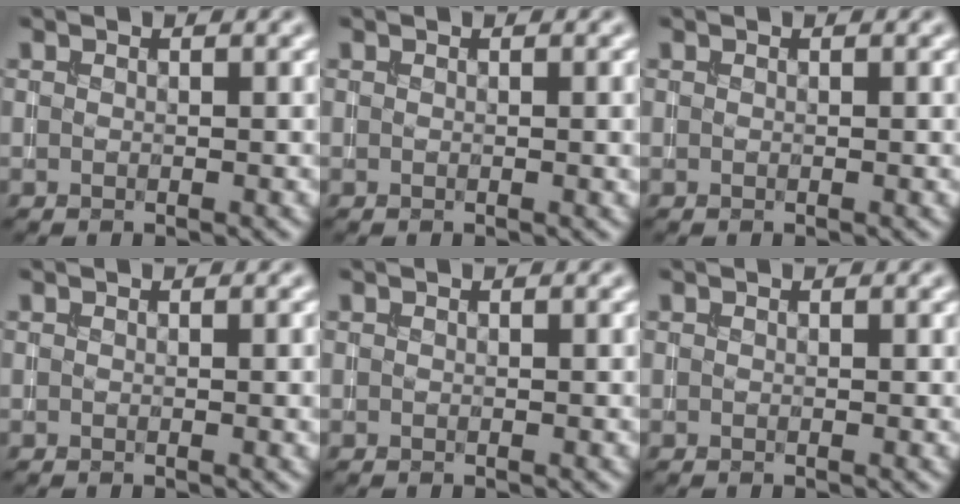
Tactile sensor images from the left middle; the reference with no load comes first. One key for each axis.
{"total": 1.1, "fx": 0.1, "fy": 0.2, "fz": 1.1, "tx": -0.011, "ty": 0.000, "tz": 0.000}
{"total": 0.0}
{"total": 1.0, "fx": 0.0, "fy": 0.2, "fz": 0.9, "tx": -0.009, "ty": 0.000, "tz": 0.000}
{"total": 0.0}
{"total": 0.0}